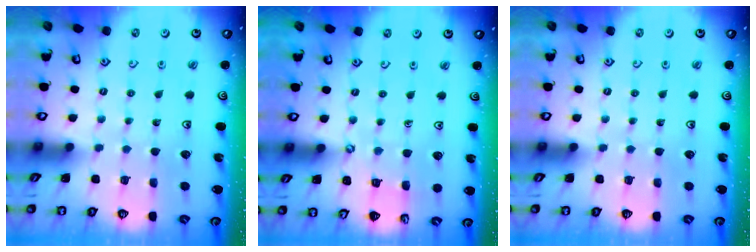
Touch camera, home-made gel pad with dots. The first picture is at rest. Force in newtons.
{"total": 3.2, "press": 3.1, "slide": 0.5}
{"total": 0.0}